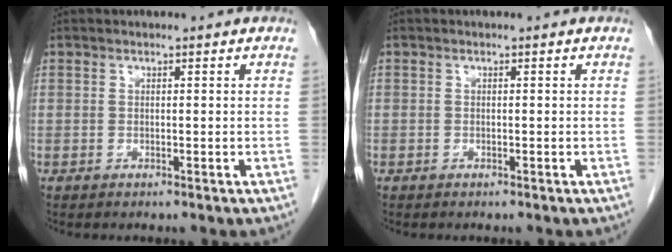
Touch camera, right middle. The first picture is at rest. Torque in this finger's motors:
{"motor_torque": [0.98, -1.16, 0.04, -0.13]}